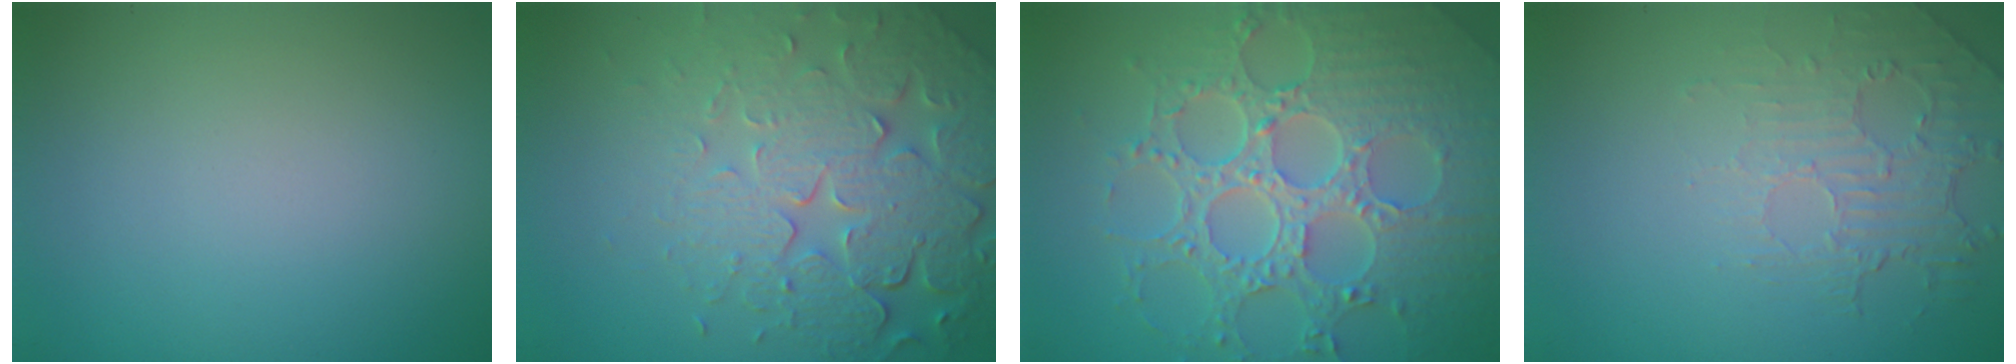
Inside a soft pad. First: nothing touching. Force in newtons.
{"total": 8.0, "press": 5.6, "slide": 5.6}
{"total": 8.2, "press": 6.0, "slide": 5.5}
{"total": 2.1, "press": 1.2, "slide": 1.7}